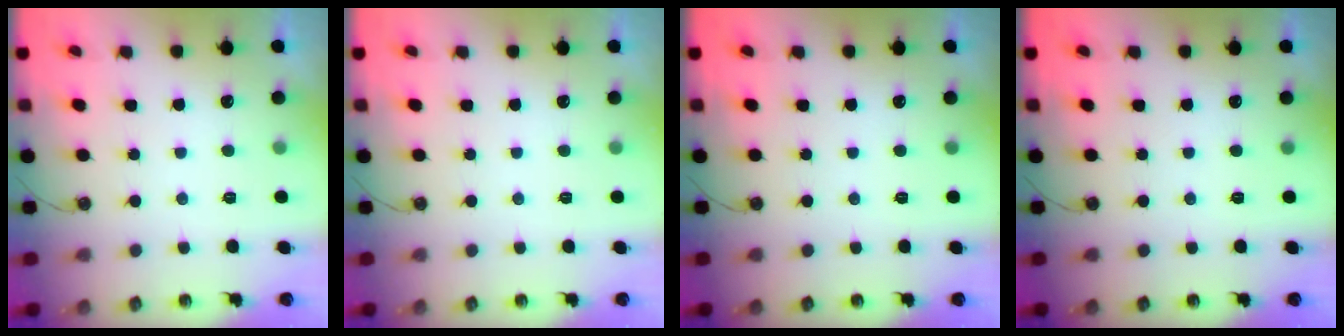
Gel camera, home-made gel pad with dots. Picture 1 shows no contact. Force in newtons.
{"total": 0.0}
{"total": 0.0}
{"total": 0.0}